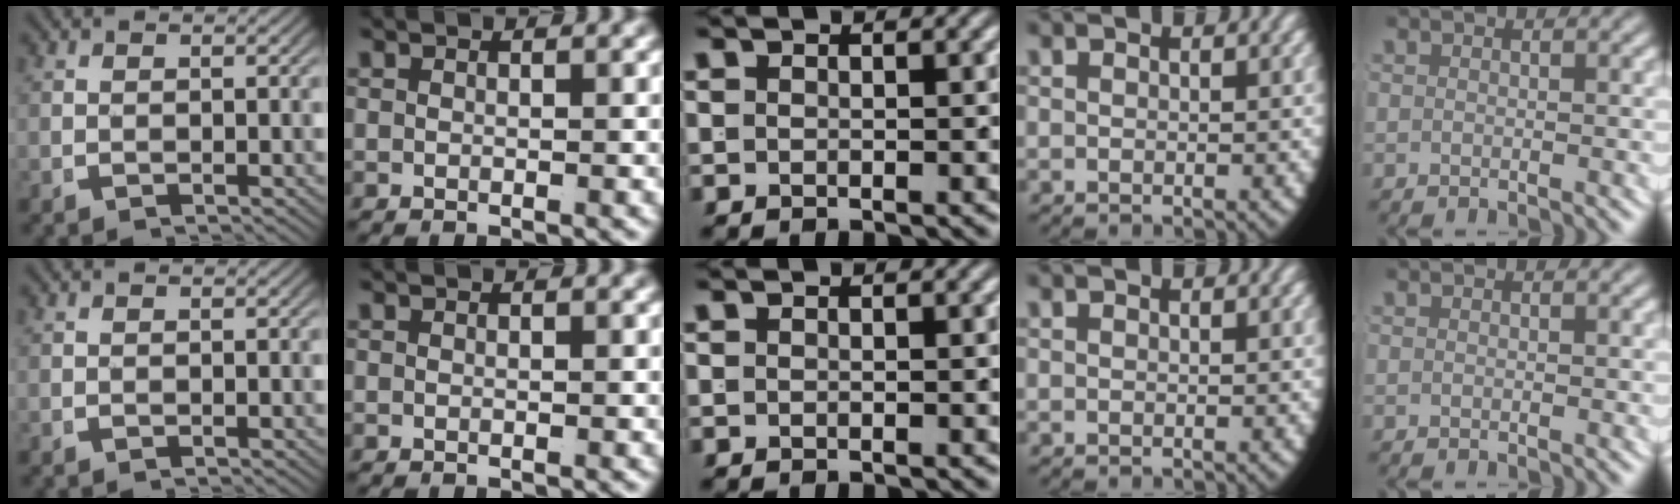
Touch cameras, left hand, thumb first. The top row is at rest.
{}